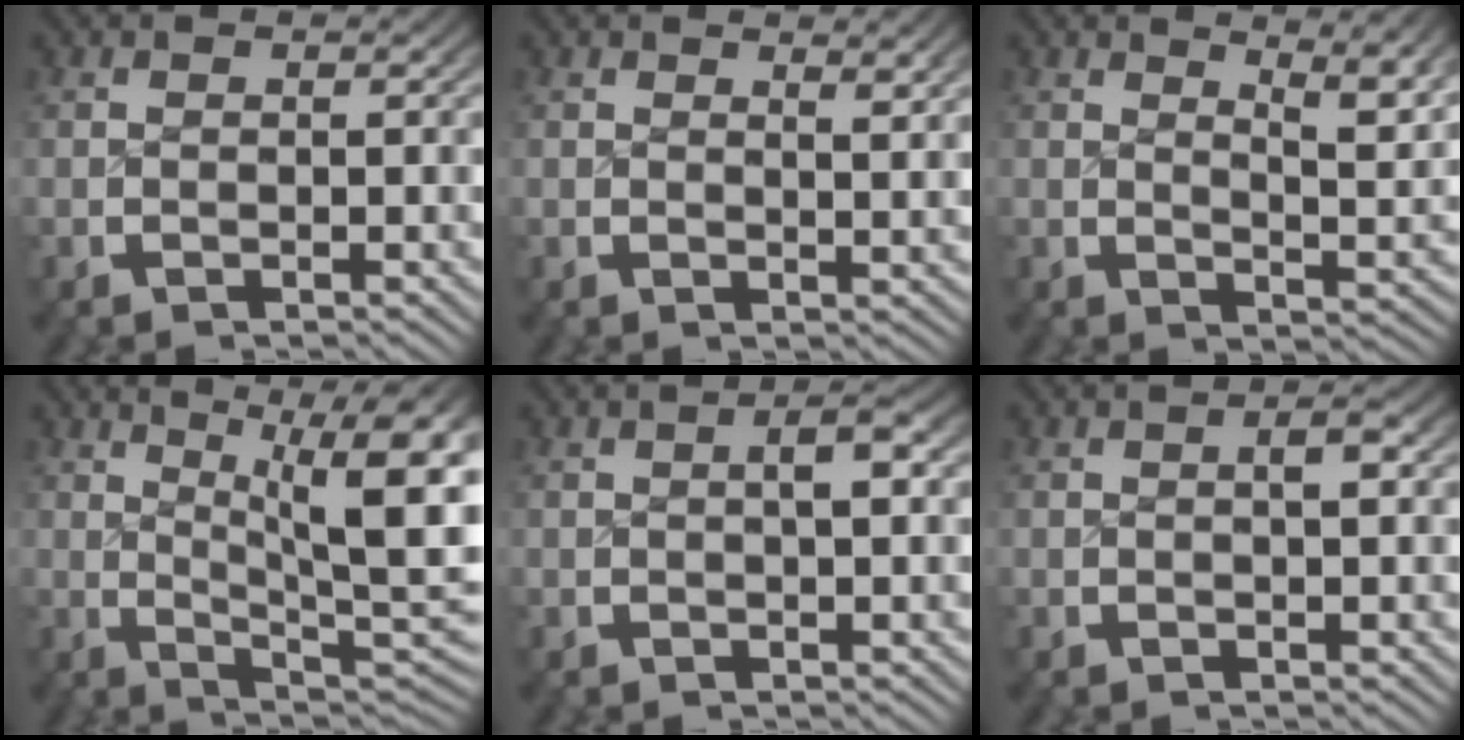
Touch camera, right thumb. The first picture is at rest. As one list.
[{"total": 1.5, "force": [1.1, 0.1, 1.0], "torque": [-0.011, -0.005, 0.018]}, {"total": 4.6, "force": [2.6, 1.3, 3.6], "torque": [-0.041, -0.009, 0.042]}, {"total": 11.4, "force": [2.0, 5.9, 9.6], "torque": [-0.128, -0.028, 0.039]}, {"total": 2.1, "force": [0.2, 0.7, 2.0], "torque": [-0.028, 0.007, 0.002]}, {"total": 1.4, "force": [0.1, 0.4, 1.3], "torque": [-0.017, 0.004, 0.001]}]